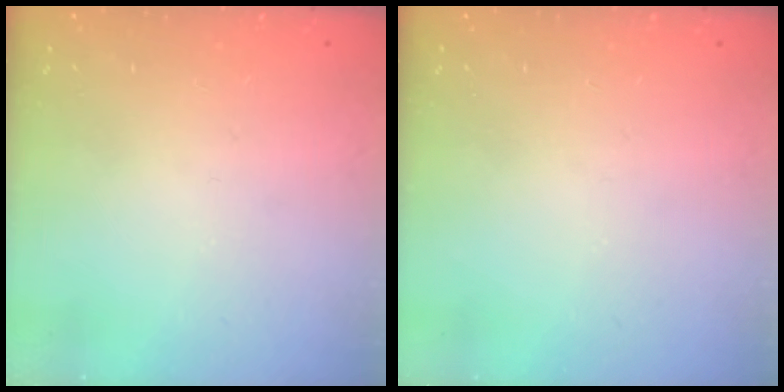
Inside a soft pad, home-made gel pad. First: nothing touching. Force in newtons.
{"total": 0.0}